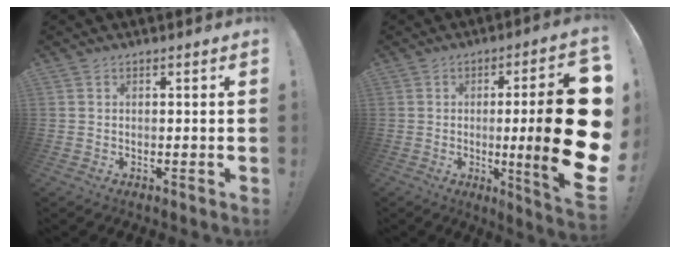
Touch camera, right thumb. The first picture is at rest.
{"total": 21.5, "force": [-1.1, 2.2, 21.3], "torque": [-0.321, -0.011, -0.015]}